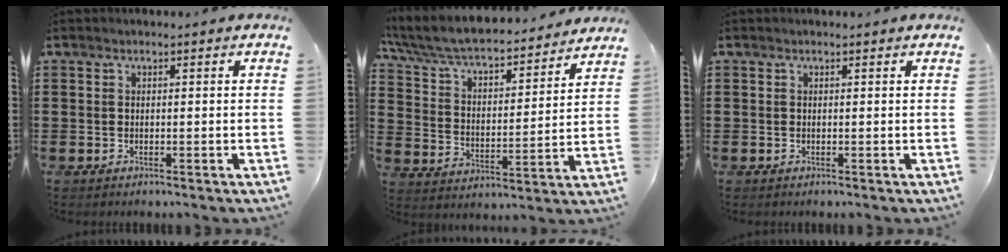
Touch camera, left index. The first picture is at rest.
{"total": 6.5, "force": [5.9, 0.8, 2.6], "torque": [-0.077, -0.046, 0.096]}
{"total": 0.0}